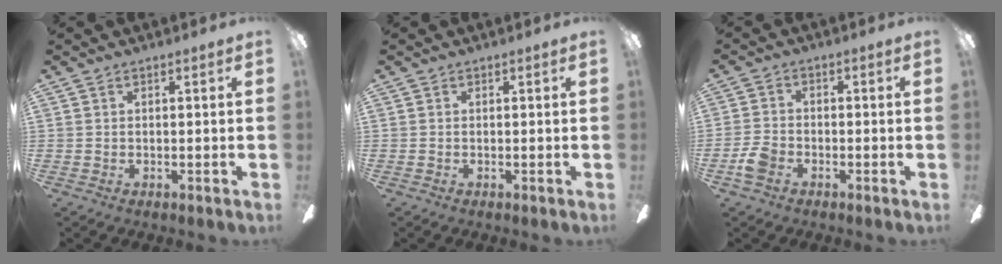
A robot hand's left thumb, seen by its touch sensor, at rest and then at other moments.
{"total": 0.0}
{"total": 4.9, "force": [-2.6, 3.3, 2.5], "torque": [-0.055, 0.013, -0.050]}